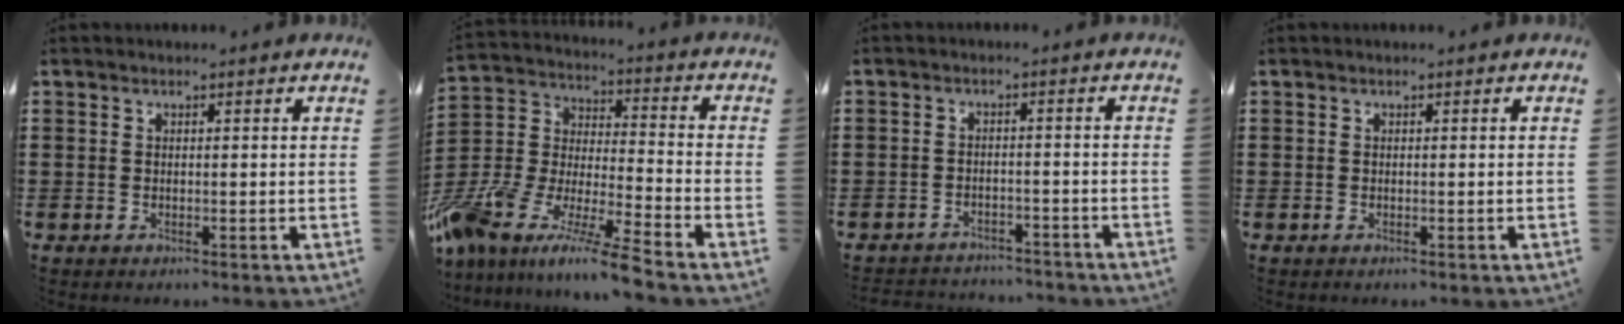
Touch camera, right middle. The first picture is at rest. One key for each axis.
{"total": 11.6, "fx": -10.5, "fy": 0.1, "fz": 5.1, "tx": -0.109, "ty": 0.006, "tz": -0.216}
{"total": 2.8, "fx": -2.8, "fy": 0.5, "fz": -0.4, "tx": -0.002, "ty": 0.000, "tz": -0.061}
{"total": 0.0}